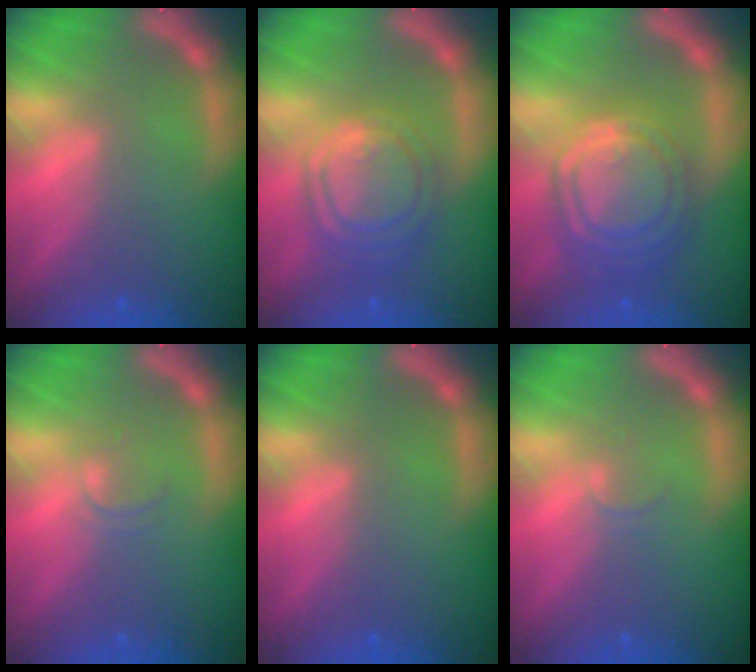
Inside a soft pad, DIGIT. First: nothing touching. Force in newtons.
{"total": 7.6}
{"total": 10.0}
{"total": 1.4}
{"total": 0.0}
{"total": 1.0}